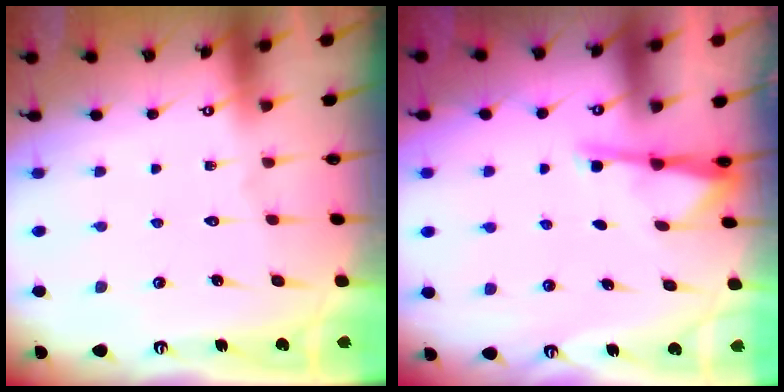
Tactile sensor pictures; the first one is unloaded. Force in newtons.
{"total": 2.8, "press": 2.8, "slide": 0.5}